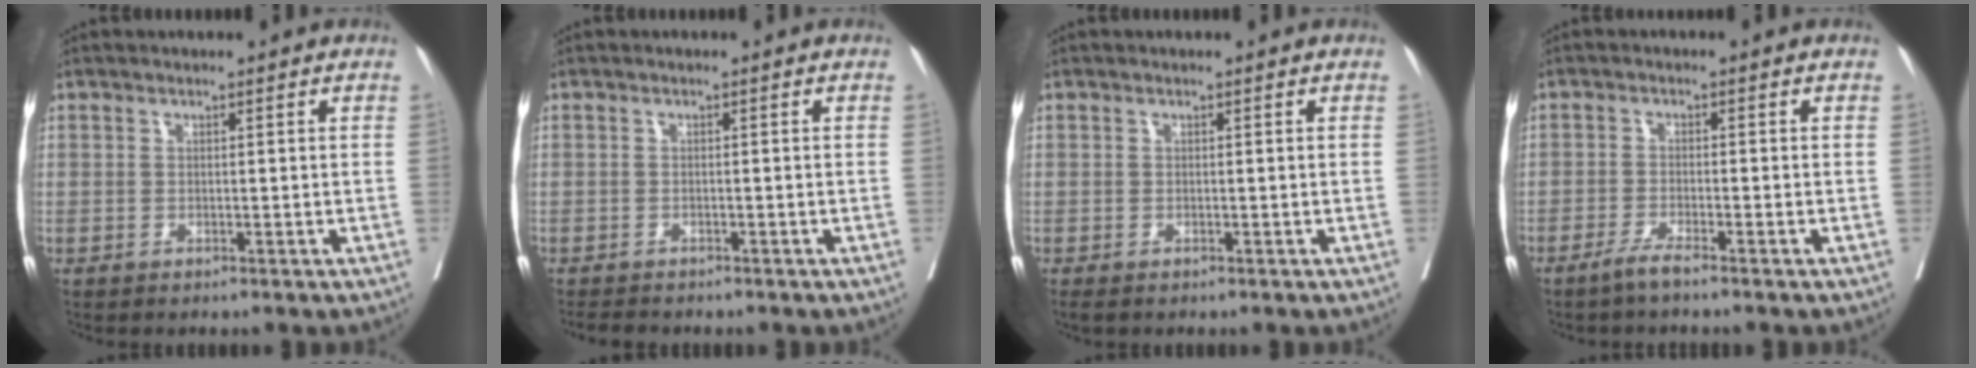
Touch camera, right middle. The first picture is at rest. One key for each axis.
{"total": 3.0, "fx": -2.7, "fy": 0.9, "fz": 0.9, "tx": -0.015, "ty": -0.006, "tz": -0.039}
{"total": 0.9, "fx": -0.7, "fy": 0.3, "fz": 0.4, "tx": -0.007, "ty": -0.004, "tz": -0.012}
{"total": 2.4, "fx": -1.9, "fy": -0.4, "fz": 1.3, "tx": -0.031, "ty": -0.004, "tz": -0.041}